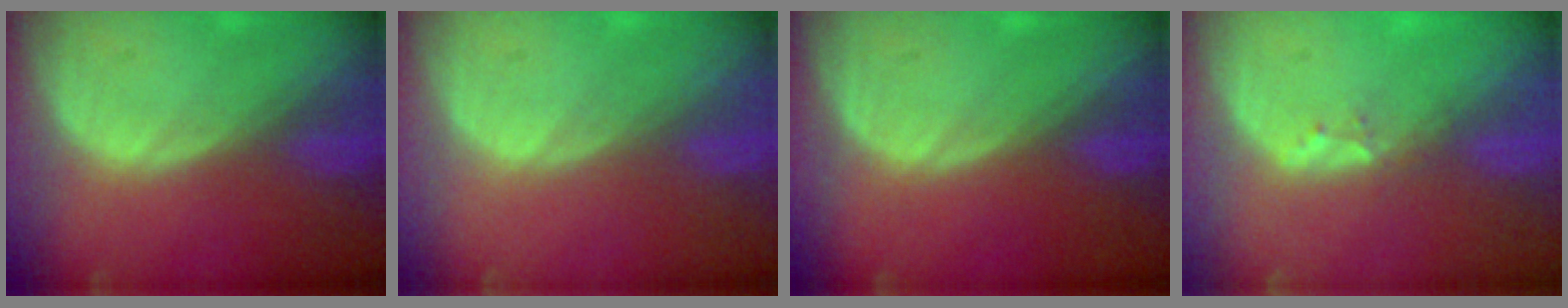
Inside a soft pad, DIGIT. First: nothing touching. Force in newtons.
{"total": 0.0}
{"total": 0.0}
{"total": 1.7, "press": 1.5, "slide": 0.9}